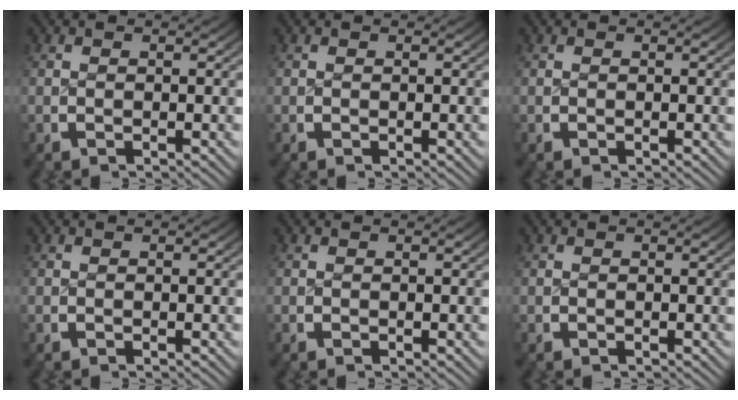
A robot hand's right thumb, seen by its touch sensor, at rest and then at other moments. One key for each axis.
{"total": 0.0}
{"total": 0.0}
{"total": 0.0}
{"total": 0.0}
{"total": 0.0}